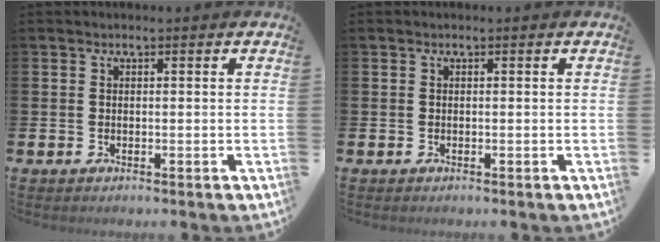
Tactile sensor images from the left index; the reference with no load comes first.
{"total": 0.0}